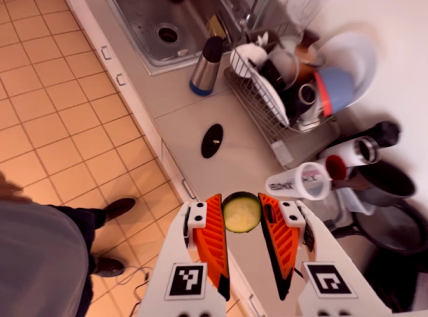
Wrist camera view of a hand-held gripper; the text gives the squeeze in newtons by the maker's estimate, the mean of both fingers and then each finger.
{"total": 8.4, "left": 8.4, "right": 8.3}